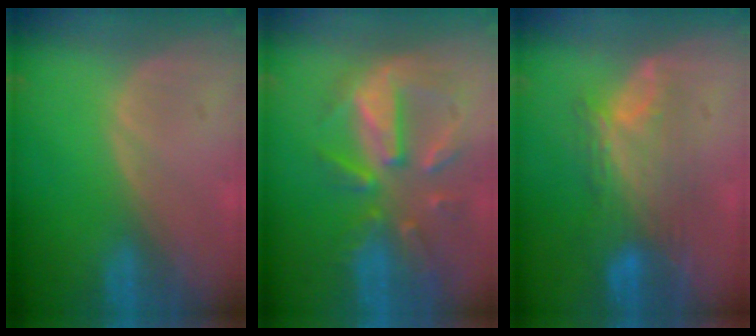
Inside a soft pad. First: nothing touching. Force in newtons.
{"total": 10.3, "press": 9.2, "slide": 4.5}
{"total": 7.8, "press": 7.4, "slide": 2.7}